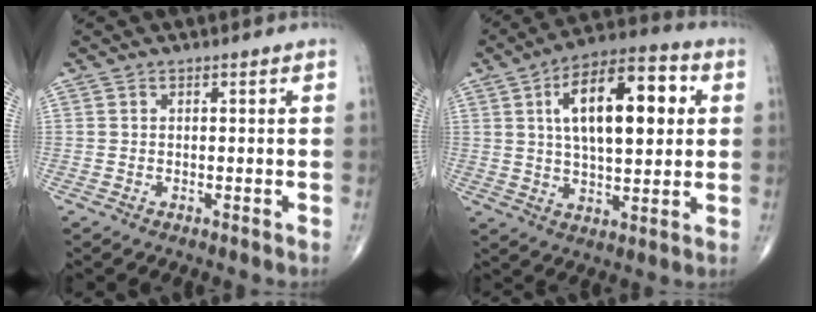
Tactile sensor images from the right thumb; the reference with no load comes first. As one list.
[{"total": 17.9, "force": [4.2, 8.1, 15.5], "torque": [-0.226, 0.011, 0.063]}]